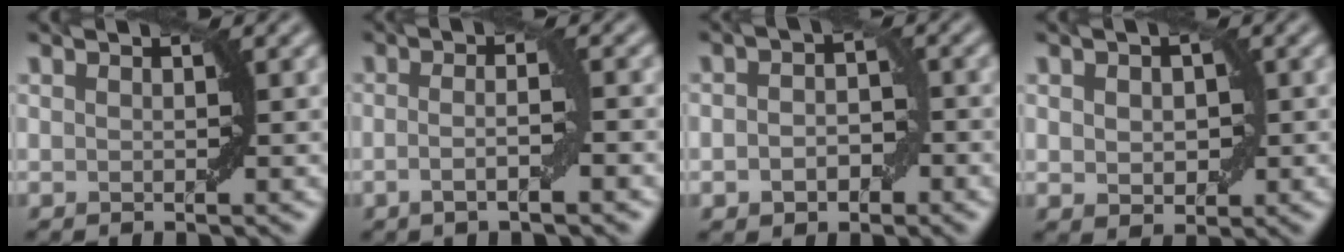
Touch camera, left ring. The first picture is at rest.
{"total": 2.9, "force": [-0.7, 0.6, 2.7], "torque": [-0.039, 0.000, -0.016]}
{"total": 3.1, "force": [-0.9, 2.1, 2.0], "torque": [-0.025, -0.001, -0.017]}
{"total": 2.5, "force": [0.1, 1.8, 1.7], "torque": [-0.026, 0.000, 0.003]}